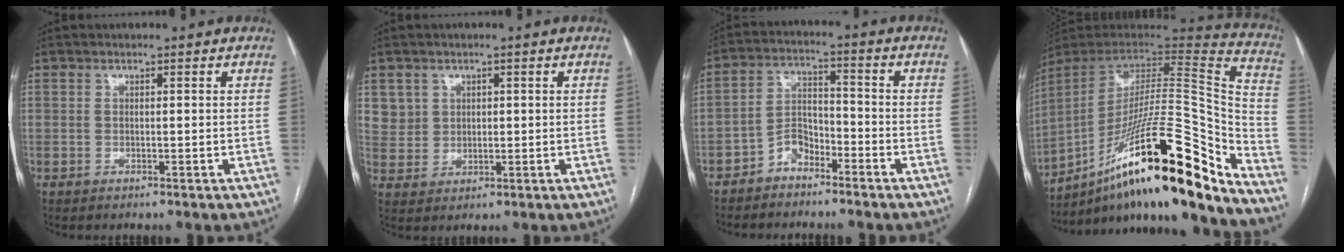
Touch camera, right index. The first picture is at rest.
{"total": 4.8, "force": [2.1, 4.2, 0.2], "torque": [0.003, 0.007, 0.046]}
{"total": 5.1, "force": [-3.8, 2.6, 2.2], "torque": [-0.039, 0.014, -0.076]}
{"total": 30.2, "force": [-19.4, 3.2, 23.0], "torque": [-0.309, 0.009, -0.316]}